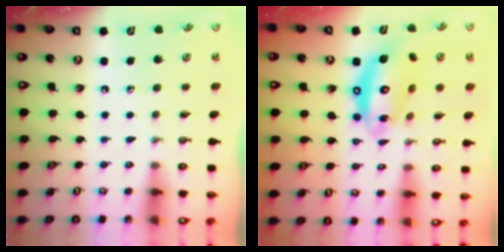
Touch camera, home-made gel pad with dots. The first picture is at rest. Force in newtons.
{"total": 15.7, "press": 15.6, "slide": 1.4}